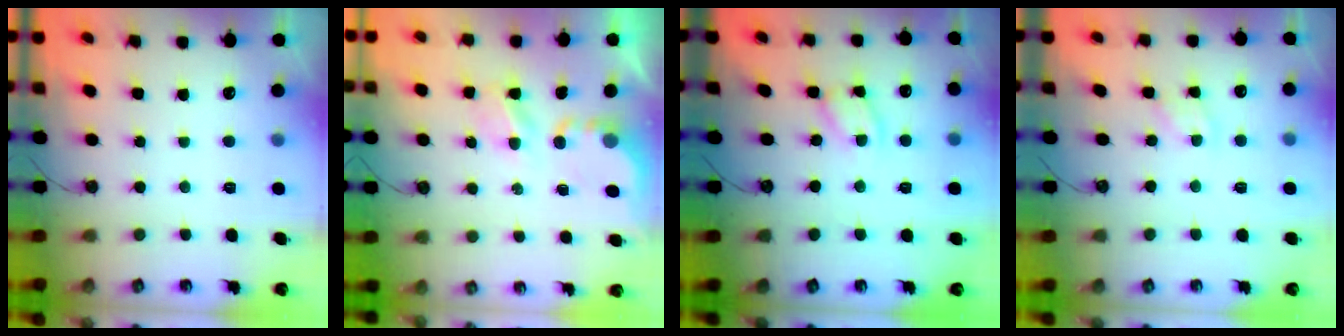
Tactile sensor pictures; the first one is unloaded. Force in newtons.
{"total": 4.5, "press": 4.5, "slide": 0.3}
{"total": 5.7, "press": 5.7, "slide": 0.3}
{"total": 2.7, "press": 2.6, "slide": 0.4}